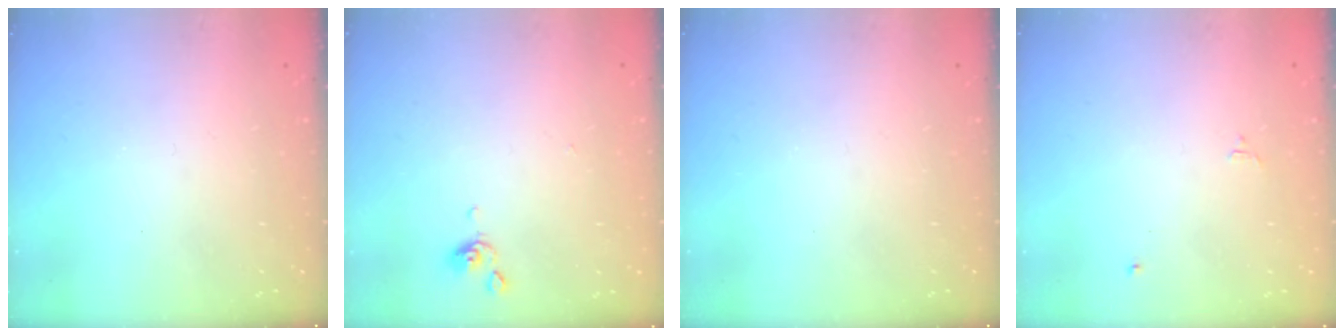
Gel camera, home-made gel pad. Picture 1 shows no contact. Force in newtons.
{"total": 0.5, "press": 0.1, "slide": 0.5}
{"total": 0.0}
{"total": 1.6, "press": 1.6, "slide": 0.3}